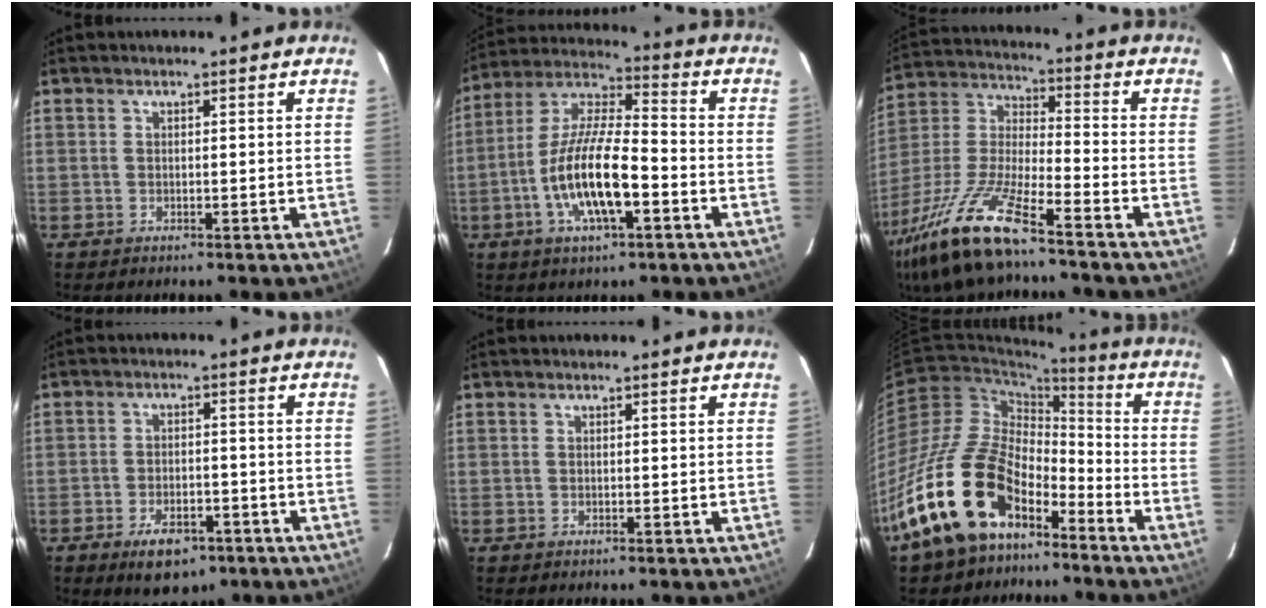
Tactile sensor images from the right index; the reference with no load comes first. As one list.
[{"total": 14.9, "force": [-5.0, 4.4, 13.3], "torque": [-0.268, -0.006, -0.095]}, {"total": 18.0, "force": [-13.0, 2.9, 12.0], "torque": [-0.266, -0.022, -0.254]}, {"total": 8.2, "force": [-5.2, 4.1, 4.8], "torque": [-0.100, -0.004, -0.075]}, {"total": 0.0}, {"total": 20.5, "force": [-13.4, 10.7, 11.2], "torque": [-0.230, 0.005, -0.243]}]